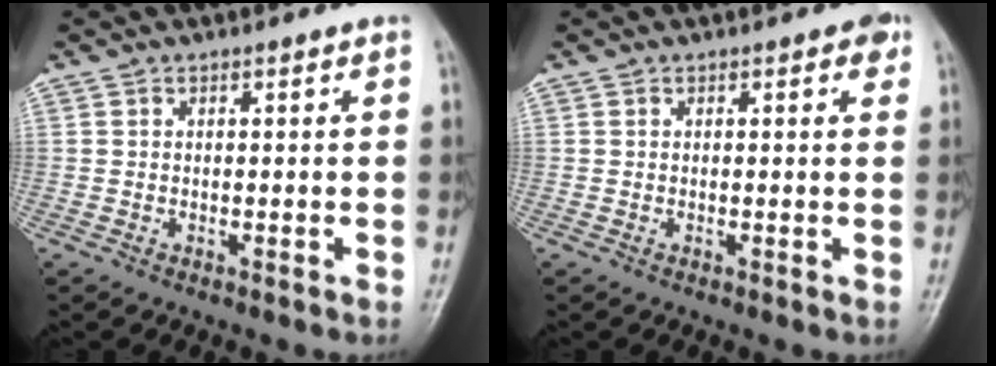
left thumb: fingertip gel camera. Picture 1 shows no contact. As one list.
[{"total": 2.0, "force": [1.0, 1.0, 1.5], "torque": [-0.008, 0.000, 0.008]}]